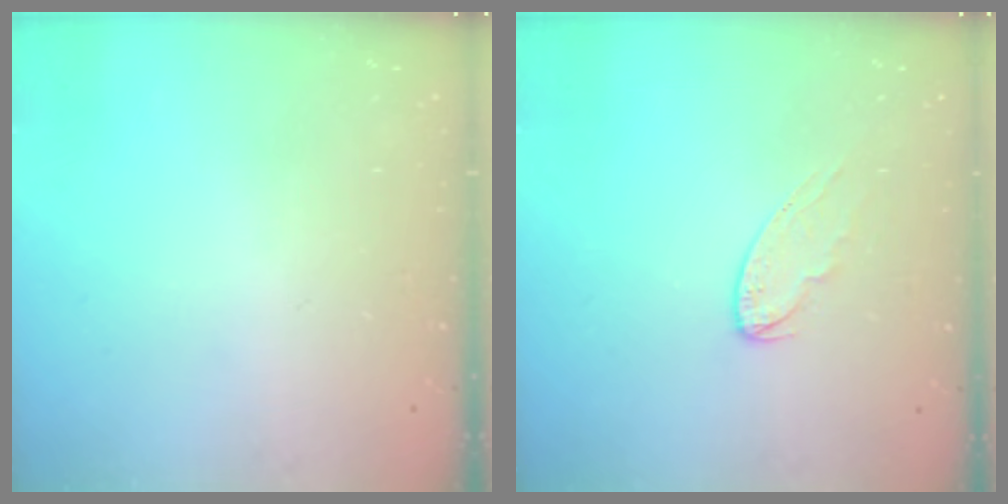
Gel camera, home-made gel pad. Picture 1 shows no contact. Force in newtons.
{"total": 5.9, "press": 5.9, "slide": 0.4}